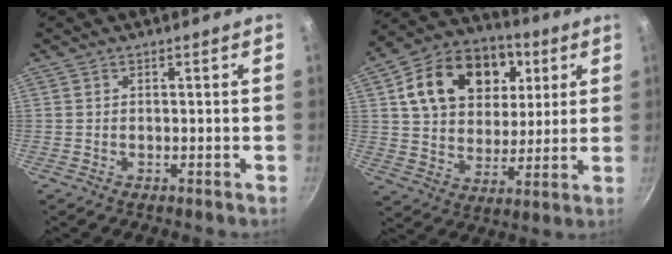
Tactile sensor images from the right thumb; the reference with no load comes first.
{"total": 20.4, "force": [6.6, 14.9, 12.3], "torque": [-0.179, 0.008, 0.106]}